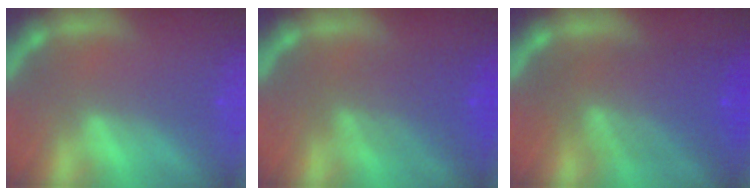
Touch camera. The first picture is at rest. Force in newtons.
{"total": 5.0}
{"total": 8.1}